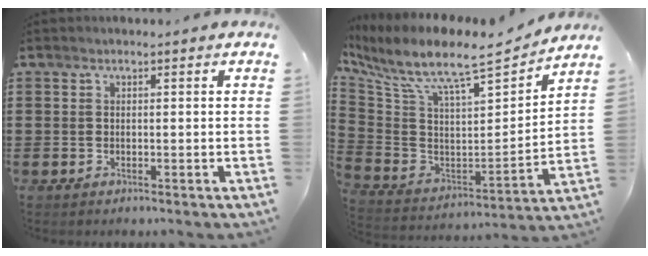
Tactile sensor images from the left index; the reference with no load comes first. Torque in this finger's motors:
{"motor_torque": [2.14, 0.00, 0.38, 0.21]}